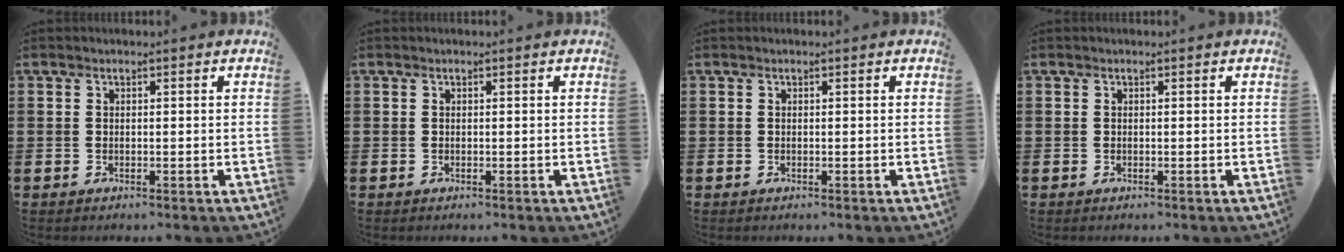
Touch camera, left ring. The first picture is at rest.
{"total": 0.0}
{"total": 0.0}
{"total": 0.0}